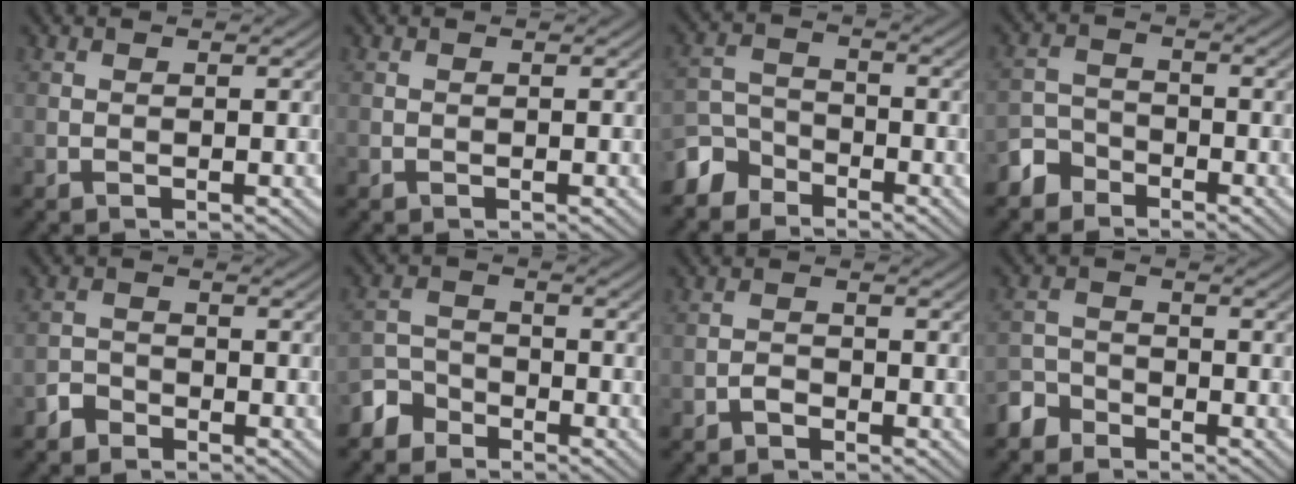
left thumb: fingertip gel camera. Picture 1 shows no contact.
{"total": 0.0}
{"total": 4.7, "force": [-3.8, 2.6, 1.0], "torque": [-0.025, 0.000, -0.089]}
{"total": 3.5, "force": [-2.8, 2.1, 0.7], "torque": [-0.012, 0.004, -0.069]}
{"total": 2.2, "force": [-1.8, 1.2, 0.4], "torque": [-0.003, 0.004, -0.043]}
{"total": 3.8, "force": [-3.1, 2.0, 0.7], "torque": [-0.012, 0.003, -0.076]}
{"total": 1.4, "force": [-1.1, 0.7, 0.6], "torque": [-0.008, 0.004, -0.024]}
{"total": 3.3, "force": [-2.8, 1.7, 0.6], "torque": [-0.012, 0.001, -0.070]}